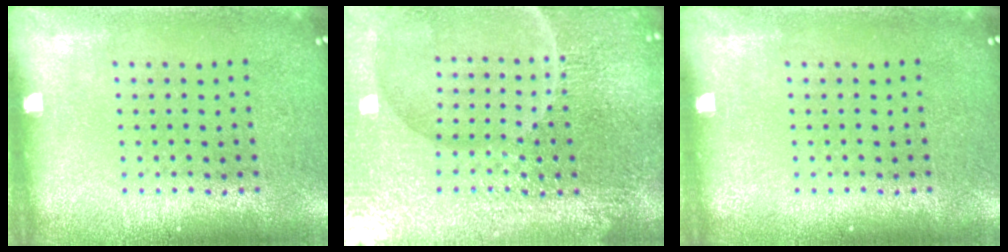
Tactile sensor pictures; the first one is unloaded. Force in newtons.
{"total": 7.0, "press": 6.2, "slide": 3.4}
{"total": 0.0}